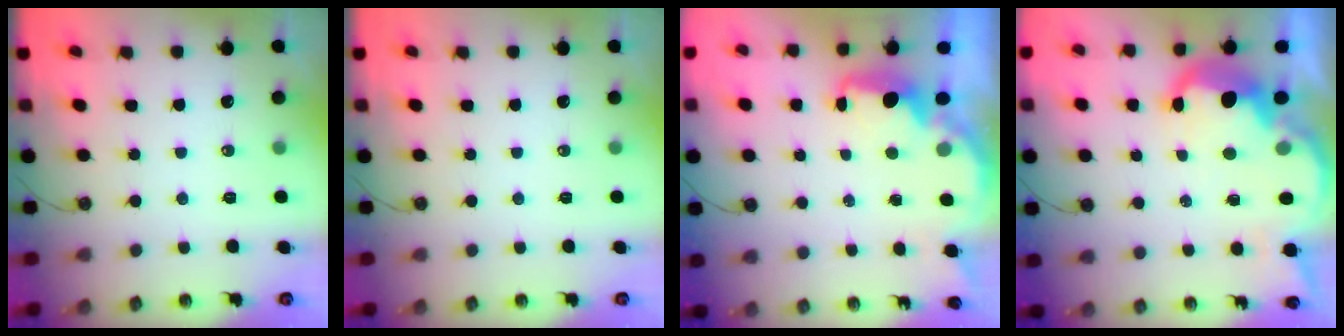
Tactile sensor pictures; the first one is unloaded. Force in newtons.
{"total": 0.0}
{"total": 3.8, "press": 3.8, "slide": 0.5}
{"total": 12.3, "press": 12.2, "slide": 1.1}